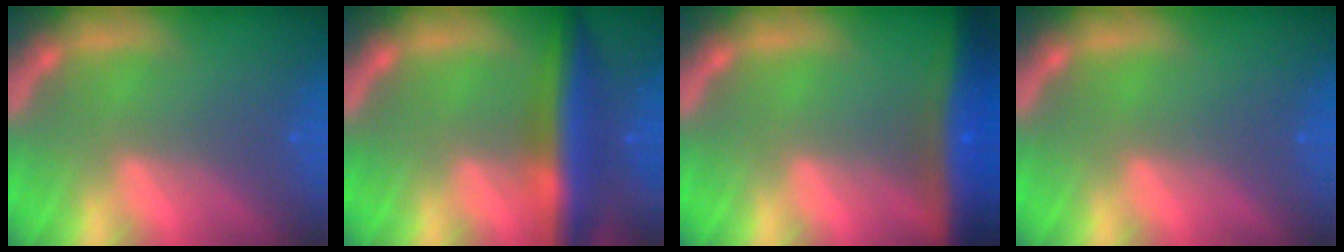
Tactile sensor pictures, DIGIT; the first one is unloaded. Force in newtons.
{"total": 7.0}
{"total": 10.0}
{"total": 0.0}